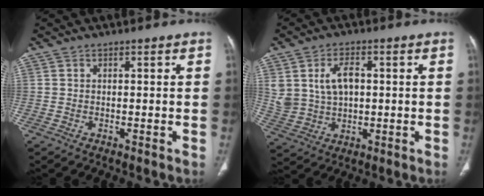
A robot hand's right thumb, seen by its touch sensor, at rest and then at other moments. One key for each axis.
{"total": 7.4, "fx": 1.3, "fy": 5.2, "fz": 5.2, "tx": -0.084, "ty": 0.003, "tz": 0.032}